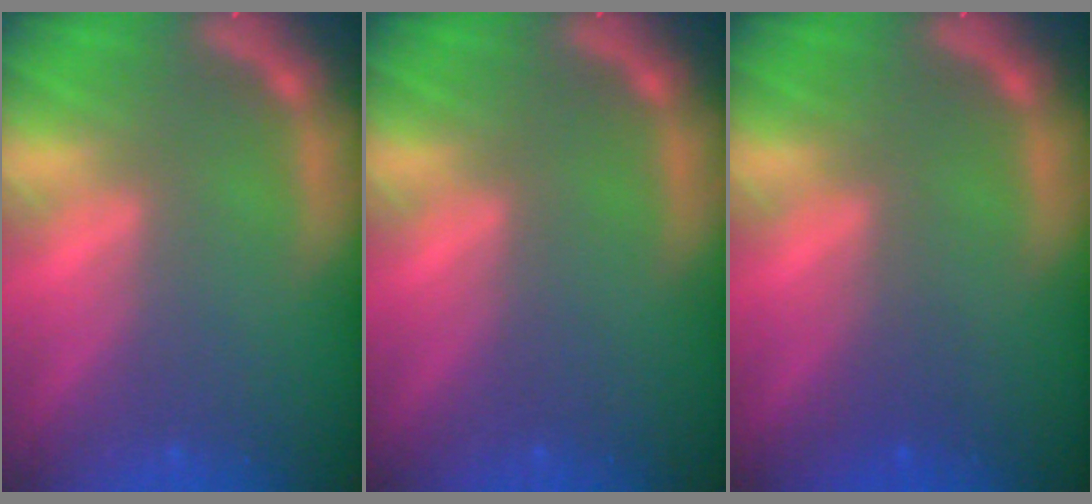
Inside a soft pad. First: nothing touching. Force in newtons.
{"total": 0.0}
{"total": 1.0}